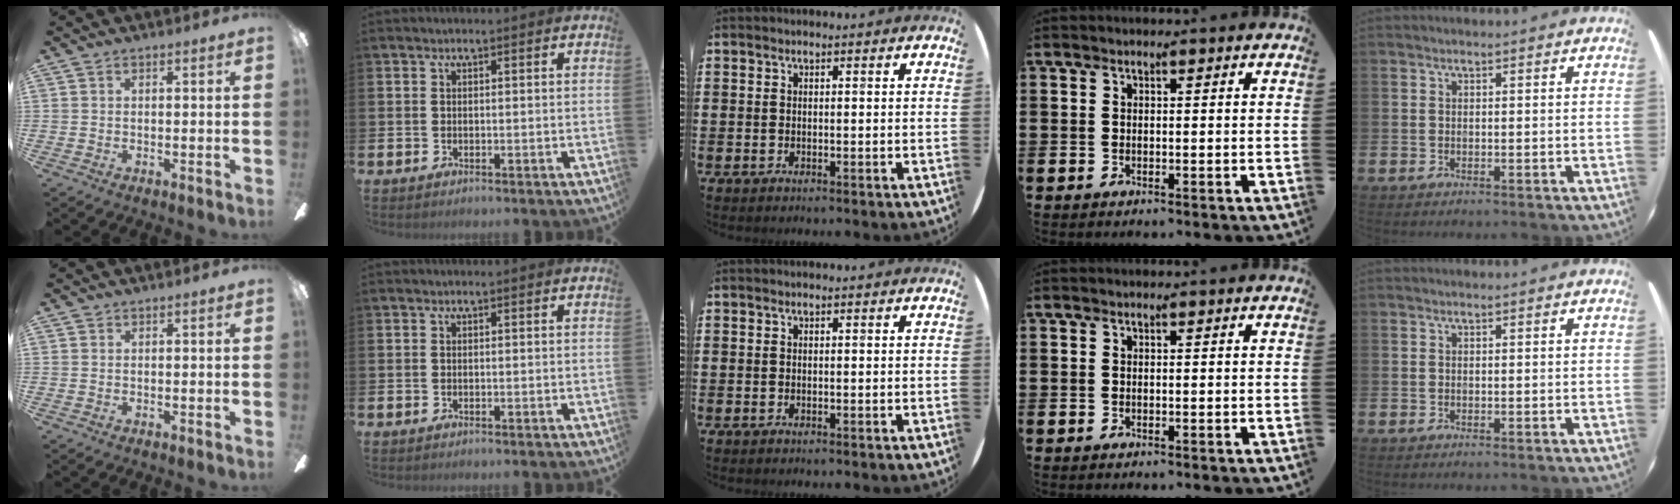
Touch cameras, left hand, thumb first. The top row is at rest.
{}